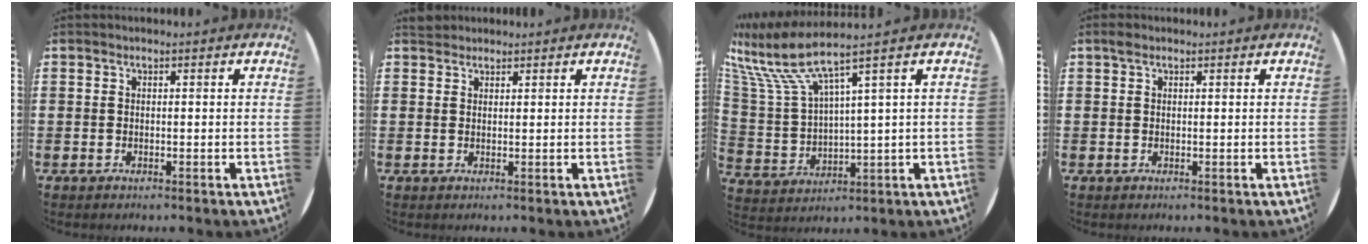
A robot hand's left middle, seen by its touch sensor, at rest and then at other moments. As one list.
[{"total": 1.4, "force": [1.3, 0.4, -0.1], "torque": [0.007, 0.001, 0.024]}, {"total": 7.8, "force": [5.4, 1.4, 5.4], "torque": [-0.139, -0.032, 0.085]}, {"total": 0.8, "force": [0.6, 0.5, 0.3], "torque": [0.000, 0.000, 0.009]}]